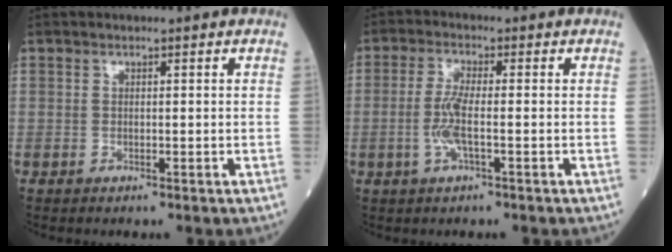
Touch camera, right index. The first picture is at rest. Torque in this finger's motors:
{"motor_torque": [1.40, -0.27, 0.68, 0.20]}